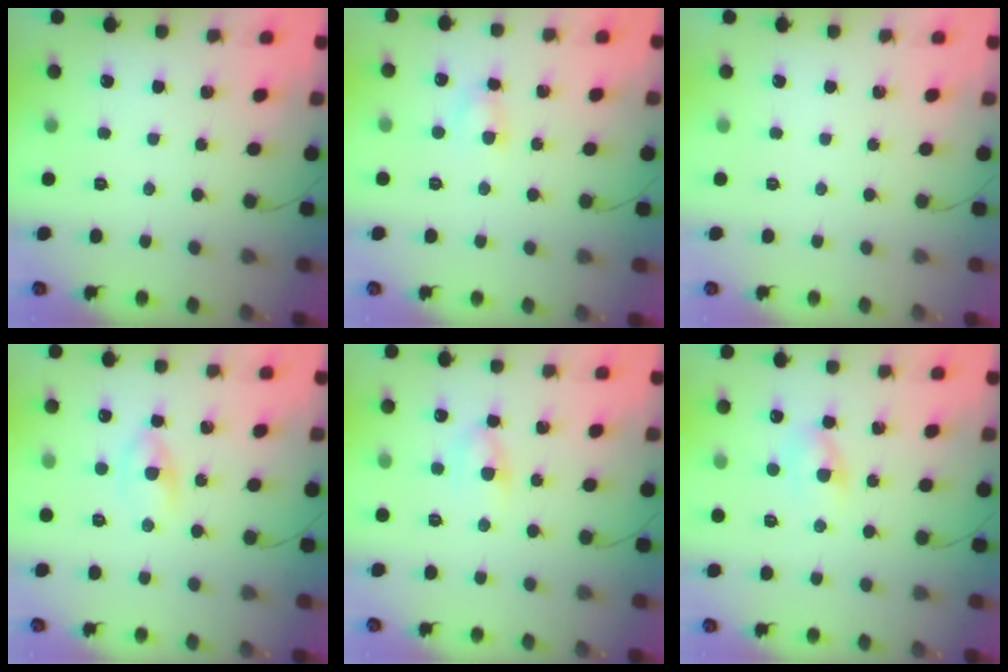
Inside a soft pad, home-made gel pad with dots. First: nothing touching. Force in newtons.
{"total": 3.0, "press": 2.8, "slide": 0.9}
{"total": 0.0}
{"total": 2.6, "press": 2.3, "slide": 1.3}
{"total": 5.1, "press": 4.9, "slide": 1.5}
{"total": 2.5, "press": 2.3, "slide": 0.9}